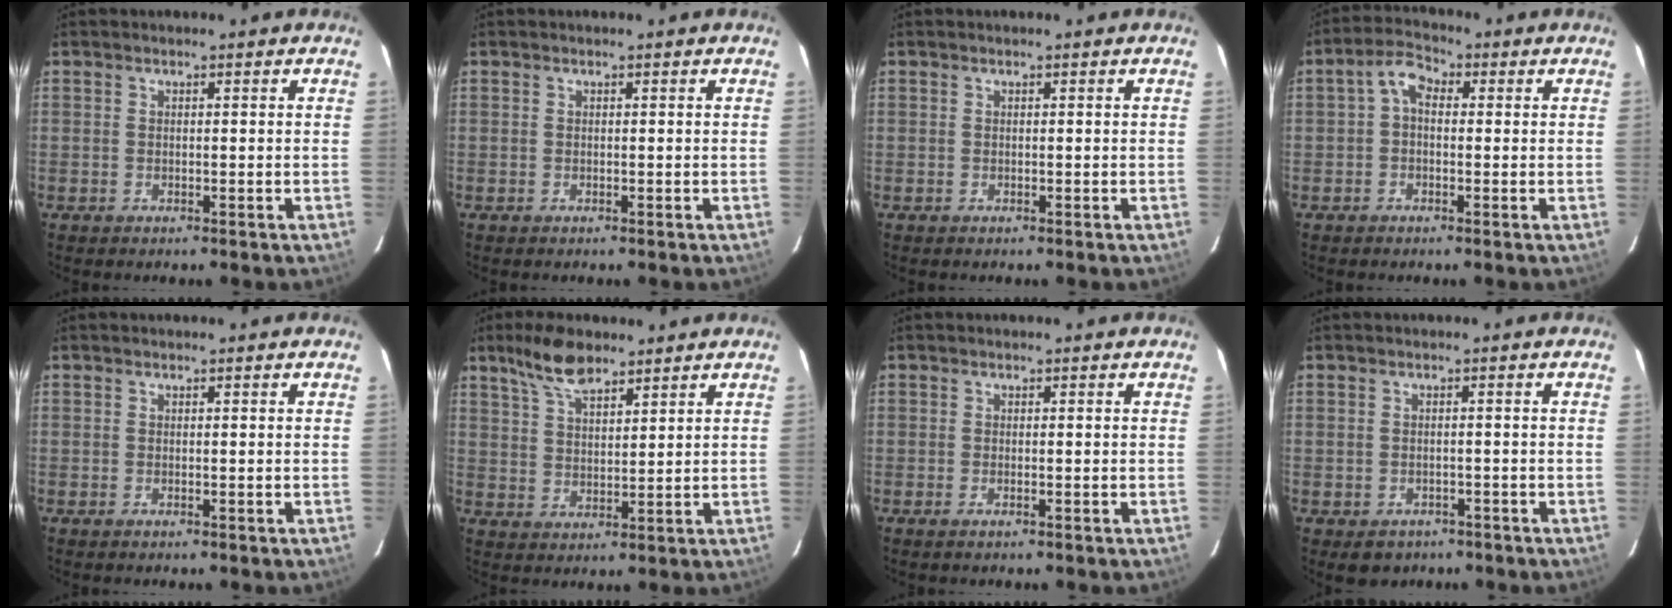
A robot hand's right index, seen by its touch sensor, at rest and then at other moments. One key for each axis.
{"total": 0.0}
{"total": 0.0}
{"total": 3.8, "fx": 0.1, "fy": 2.7, "fz": 2.6, "tx": -0.051, "ty": 0.018, "tz": -0.002}
{"total": 0.0}
{"total": 8.1, "fx": 6.0, "fy": 2.9, "fz": 4.6, "tx": -0.087, "ty": 0.016, "tz": 0.115}
{"total": 0.8, "fx": -0.4, "fy": -0.2, "fz": 0.6, "tx": -0.012, "ty": 0.000, "tz": -0.008}
{"total": 4.1, "fx": -2.8, "fy": 2.8, "fz": 1.3, "tx": -0.029, "ty": -0.005, "tz": -0.027}